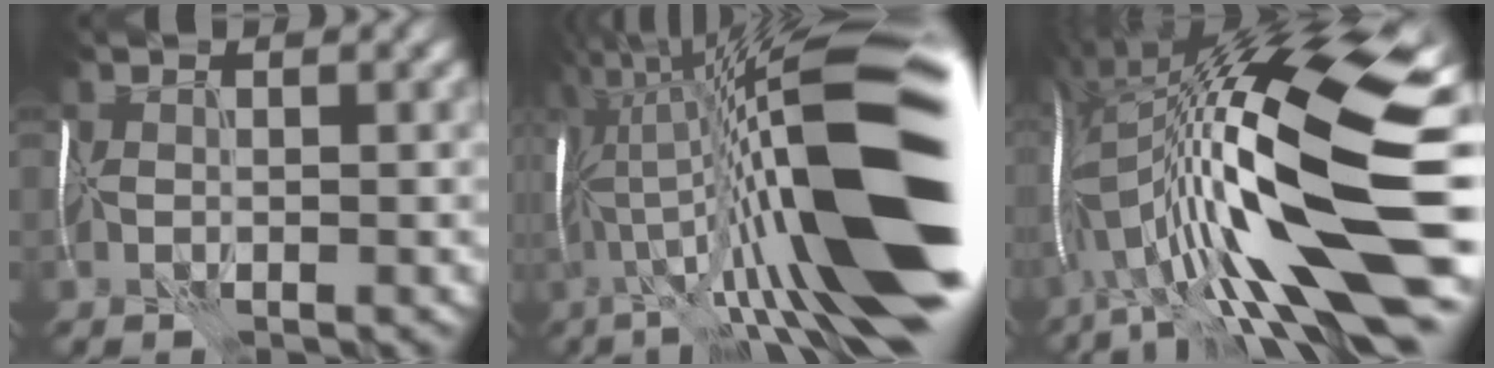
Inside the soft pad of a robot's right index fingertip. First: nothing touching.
{"total": 19.6, "force": [-1.2, 3.6, 19.2], "torque": [-0.294, 0.026, -0.019]}
{"total": 17.7, "force": [-0.7, 3.6, 17.3], "torque": [-0.311, 0.021, -0.009]}